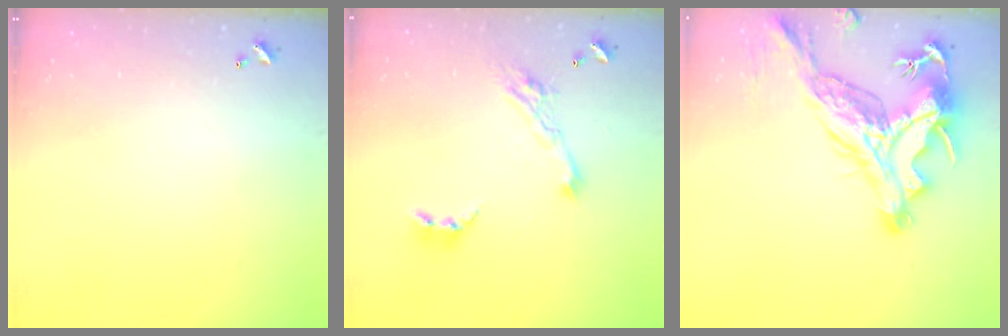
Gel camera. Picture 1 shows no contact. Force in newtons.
{"total": 9.2, "press": 9.1, "slide": 1.1}
{"total": 9.1, "press": 8.9, "slide": 2.0}